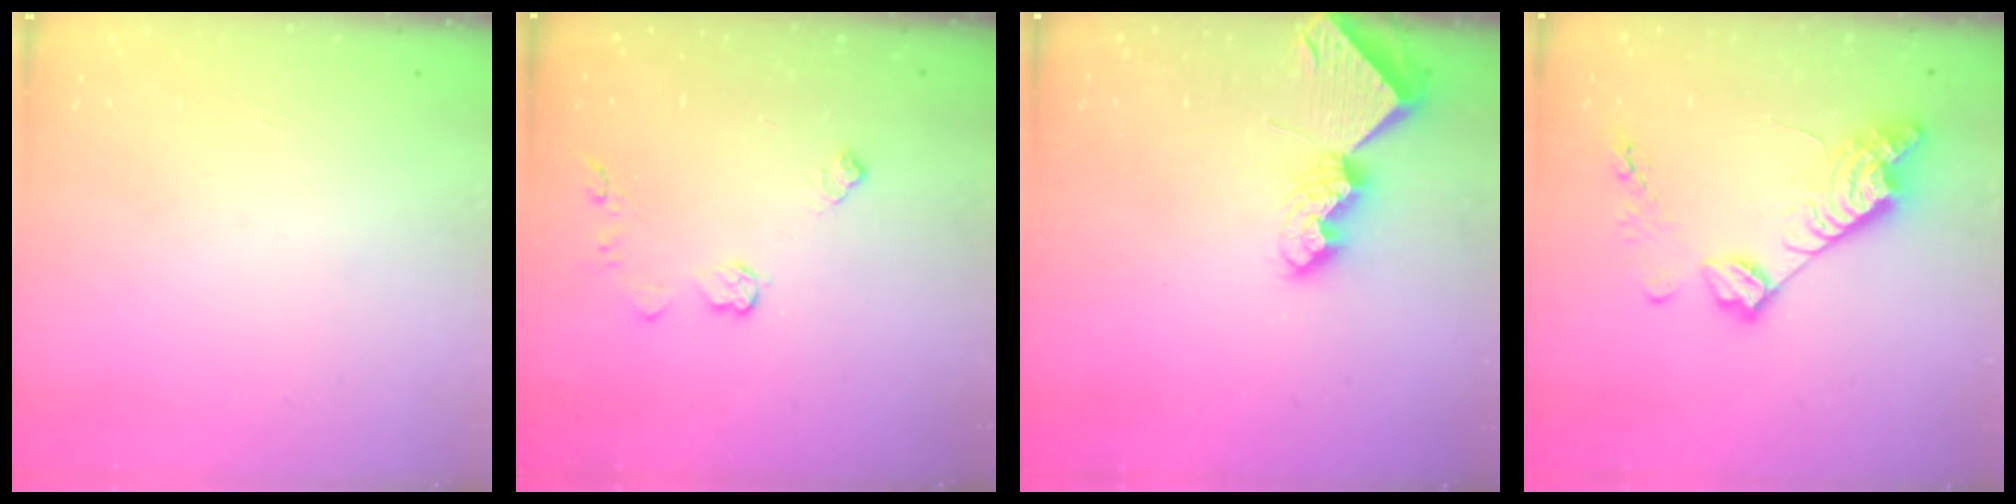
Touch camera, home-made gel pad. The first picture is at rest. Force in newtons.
{"total": 6.6, "press": 6.6, "slide": 0.6}
{"total": 7.5, "press": 7.5, "slide": 0.5}
{"total": 14.5, "press": 14.5, "slide": 1.0}